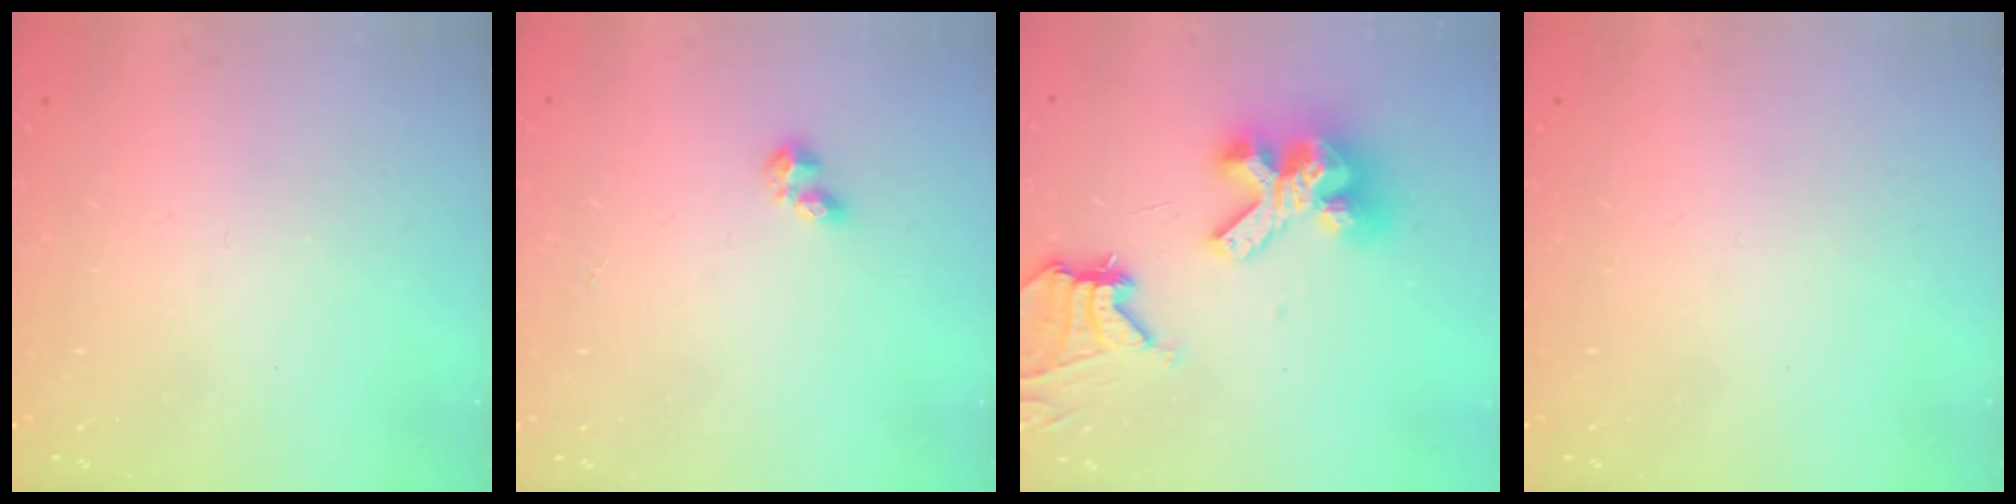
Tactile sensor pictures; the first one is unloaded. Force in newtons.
{"total": 2.7, "press": 2.7, "slide": 0.5}
{"total": 15.5, "press": 15.4, "slide": 1.5}
{"total": 0.0}